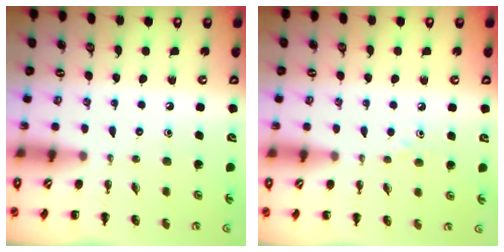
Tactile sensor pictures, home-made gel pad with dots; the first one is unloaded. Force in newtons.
{"total": 3.0, "press": 2.7, "slide": 1.2}